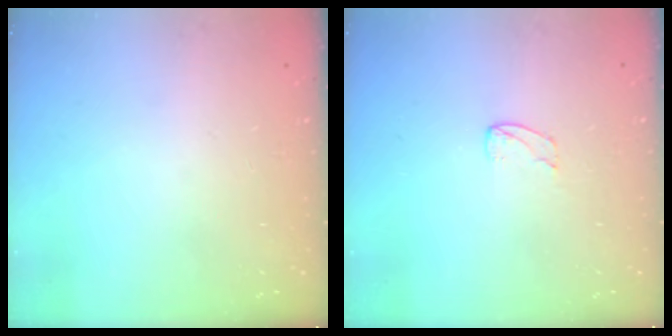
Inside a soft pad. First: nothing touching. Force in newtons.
{"total": 3.1, "press": 3.1, "slide": 0.1}